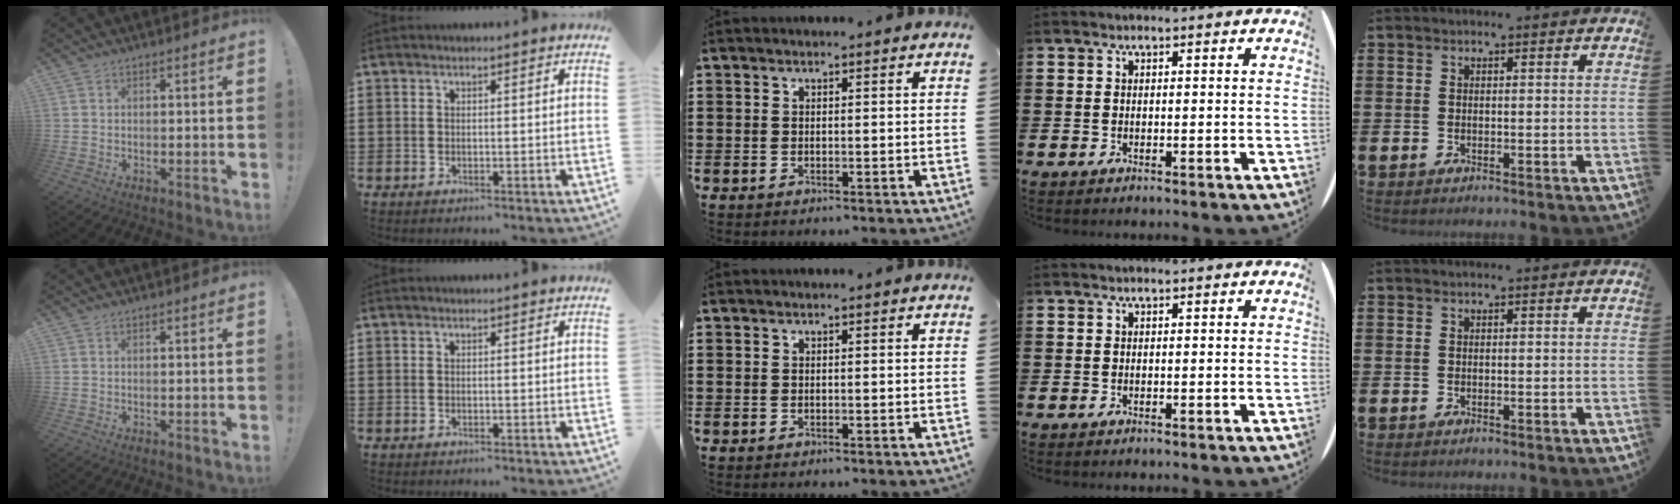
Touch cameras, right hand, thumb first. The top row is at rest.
{}